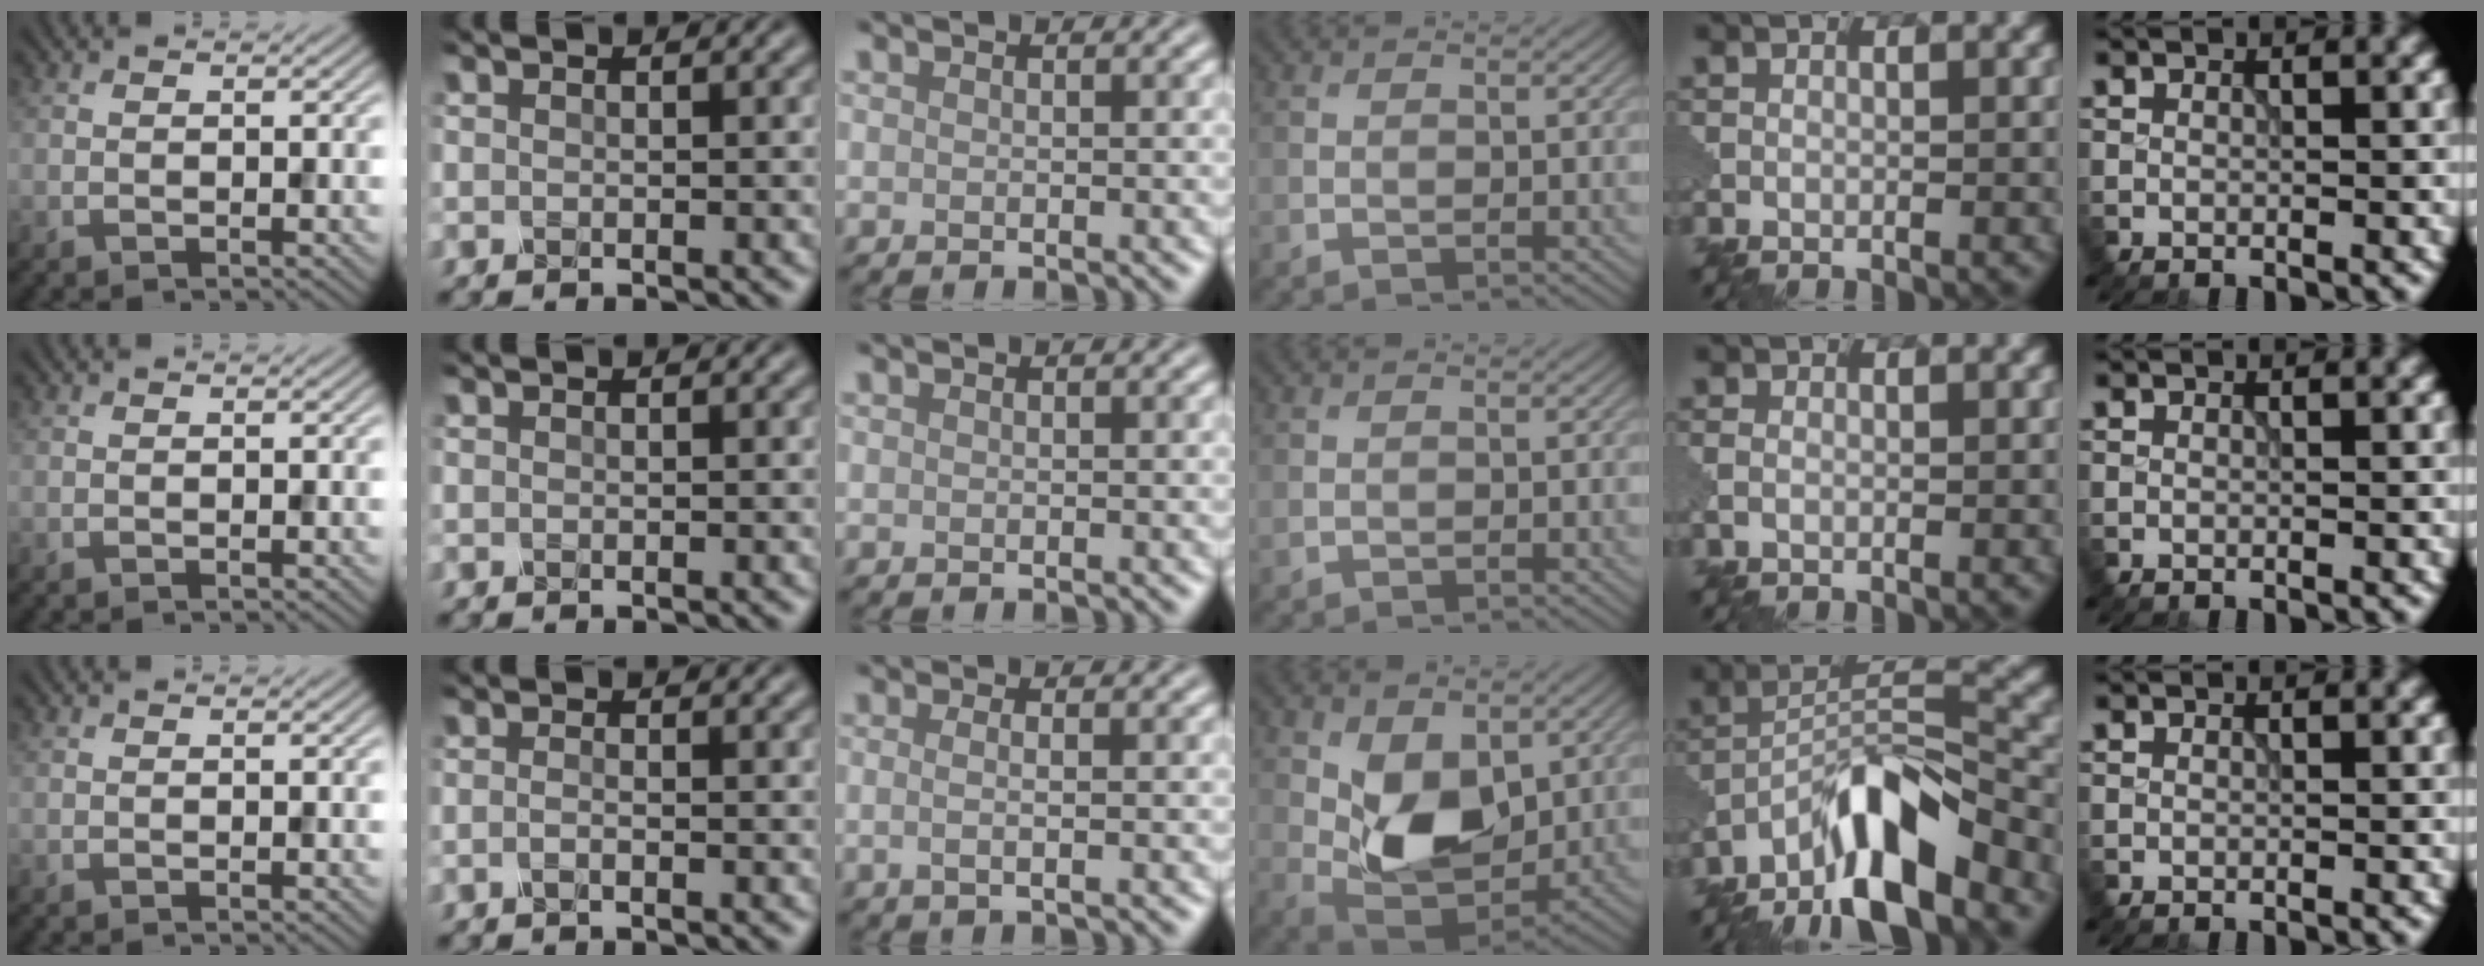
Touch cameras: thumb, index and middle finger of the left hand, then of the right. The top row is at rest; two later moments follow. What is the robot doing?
{"motion": "insert", "object": "pin"}